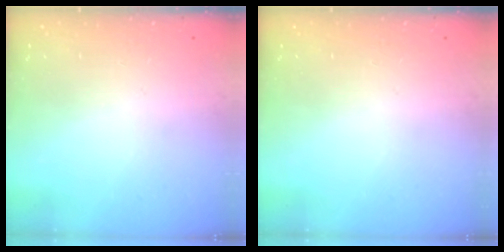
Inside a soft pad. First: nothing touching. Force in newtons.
{"total": 0.0}